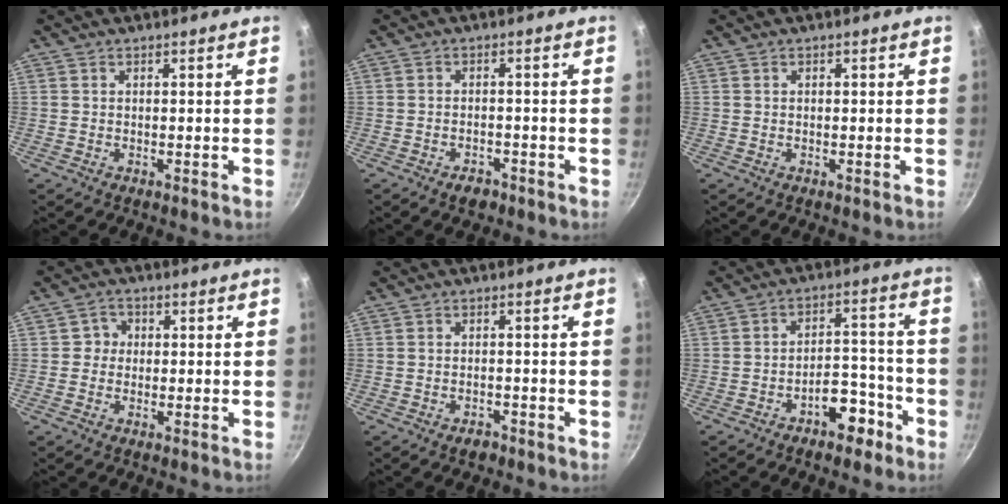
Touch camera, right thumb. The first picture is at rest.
{"total": 2.6, "force": [-1.9, 1.3, 1.2], "torque": [-0.016, 0.010, -0.027]}
{"total": 0.0}
{"total": 3.0, "force": [0.0, 2.8, 1.0], "torque": [0.005, 0.009, -0.008]}
{"total": 1.7, "force": [-1.3, 0.8, 0.7], "torque": [-0.014, 0.006, -0.019]}
{"total": 8.1, "force": [-4.7, 4.3, 5.0], "torque": [-0.054, 0.052, -0.070]}